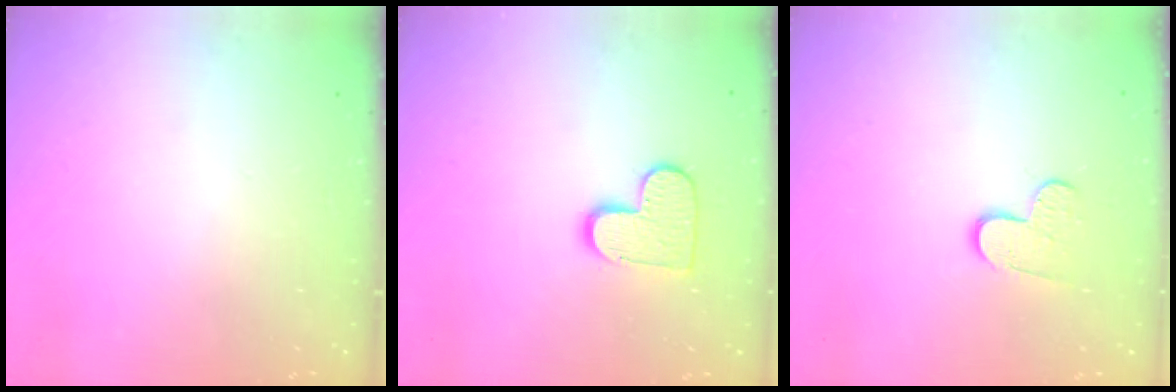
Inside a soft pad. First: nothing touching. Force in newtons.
{"total": 10.0, "press": 10.0, "slide": 0.6}
{"total": 7.9, "press": 7.9, "slide": 0.5}